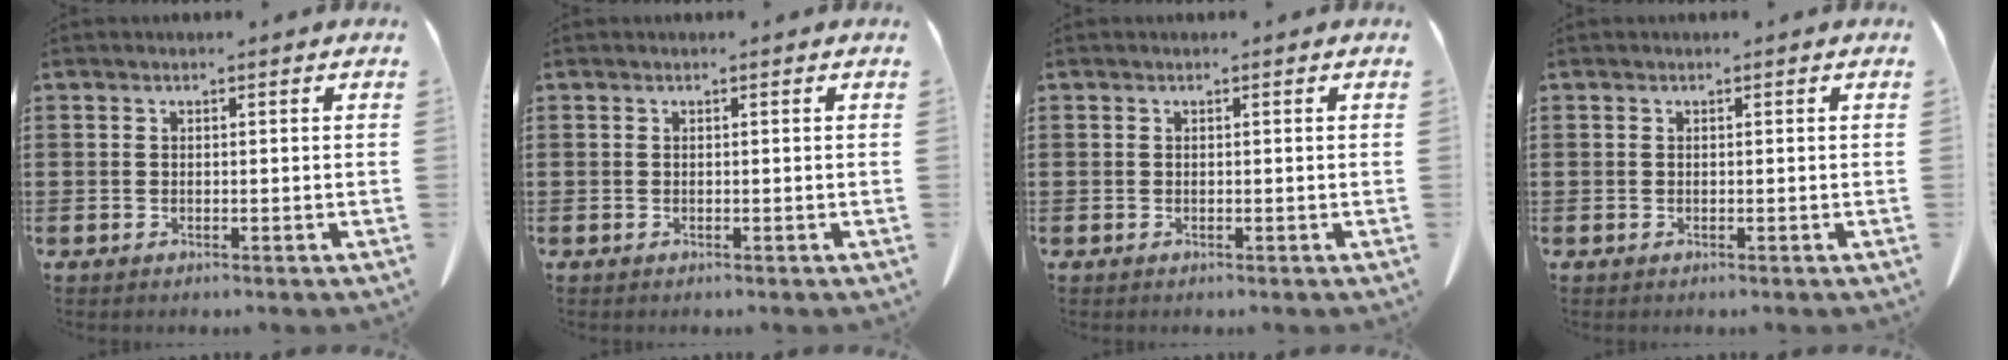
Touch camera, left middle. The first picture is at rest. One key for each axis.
{"total": 0.0}
{"total": 0.0}
{"total": 0.0}